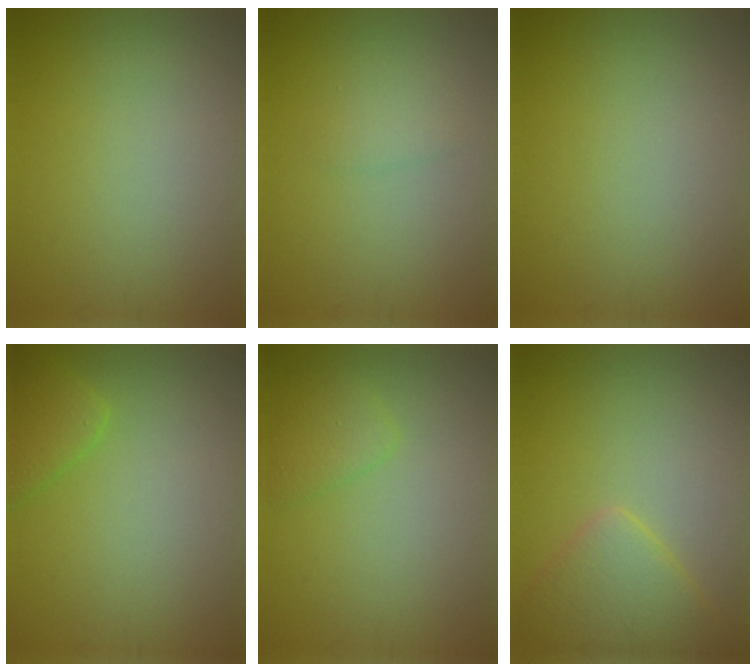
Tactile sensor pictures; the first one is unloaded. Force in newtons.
{"total": 1.2, "press": 1.2, "slide": 0.2}
{"total": 0.0}
{"total": 2.5, "press": 2.5, "slide": 0.2}
{"total": 1.8, "press": 1.8, "slide": 0.1}
{"total": 4.0, "press": 4.0, "slide": 0.3}